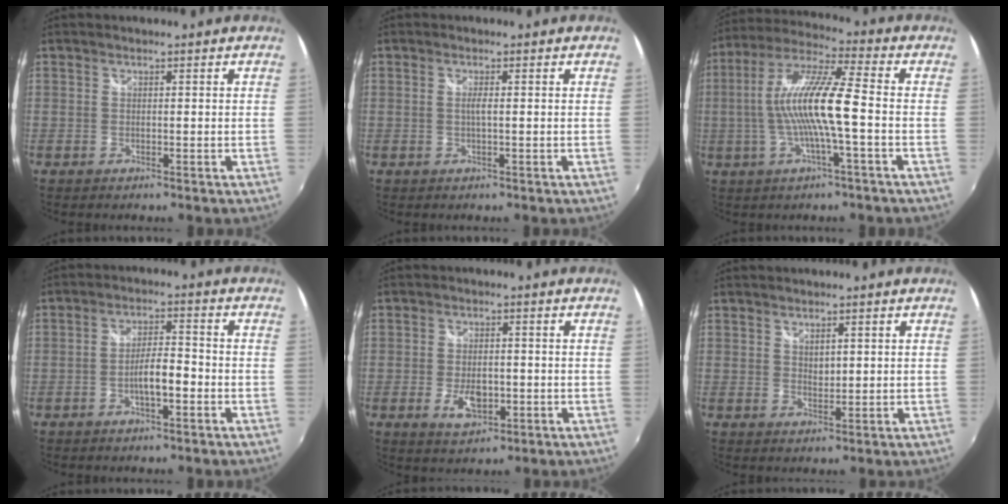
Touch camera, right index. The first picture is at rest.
{"total": 1.2, "force": [-0.1, -0.2, 1.2], "torque": [-0.023, -0.001, -0.003]}
{"total": 13.4, "force": [-1.7, 0.8, 13.3], "torque": [-0.255, 0.008, -0.034]}
{"total": 5.3, "force": [-2.1, 1.1, 4.7], "torque": [-0.087, 0.005, -0.035]}
{"total": 5.6, "force": [-1.6, 3.1, 4.3], "torque": [-0.086, -0.008, -0.024]}
{"total": 2.2, "force": [0.9, 1.3, 1.4], "torque": [-0.019, 0.000, 0.017]}